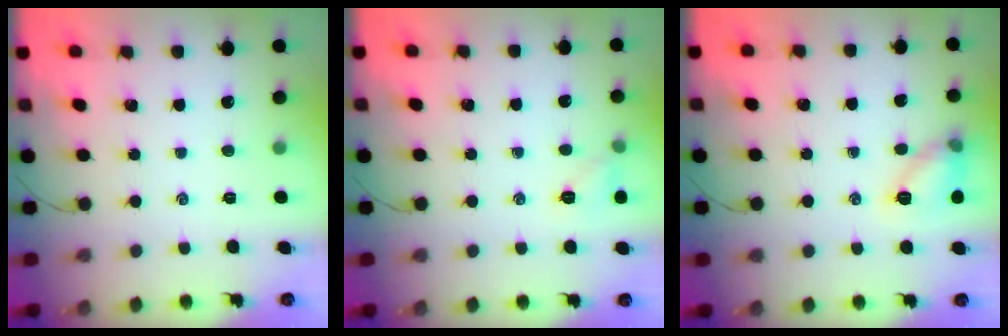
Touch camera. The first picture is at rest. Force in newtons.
{"total": 6.0, "press": 5.7, "slide": 1.7}
{"total": 10.5, "press": 10.5, "slide": 0.4}